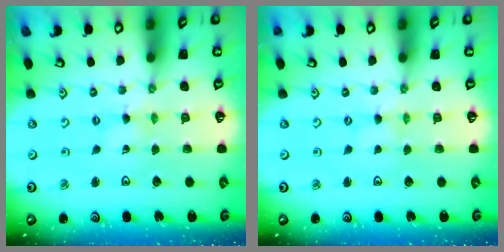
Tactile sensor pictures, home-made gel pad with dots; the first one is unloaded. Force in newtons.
{"total": 0.0}